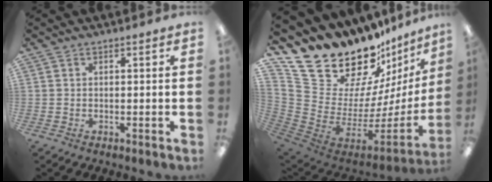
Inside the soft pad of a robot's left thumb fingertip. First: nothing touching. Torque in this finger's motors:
{"motor_torque": [1.62, 1.30, 0.73, -2.04, 0.25]}